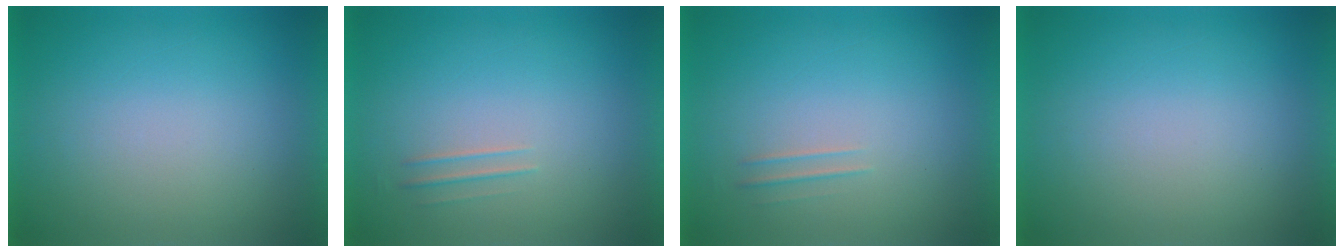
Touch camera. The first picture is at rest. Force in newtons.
{"total": 1.7}
{"total": 1.8}
{"total": 0.0}